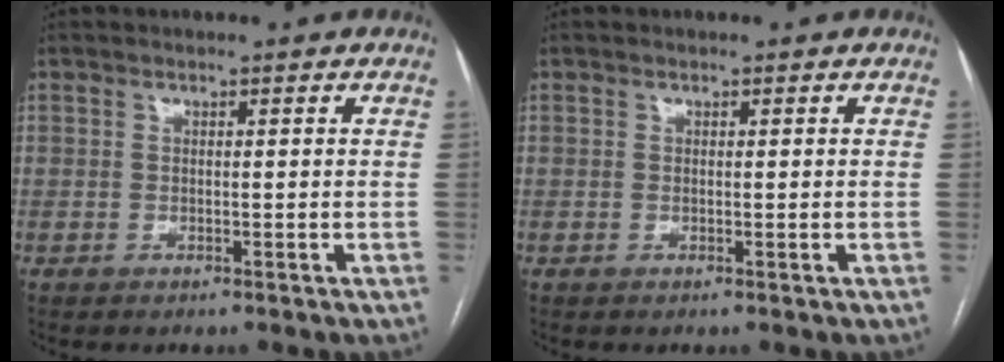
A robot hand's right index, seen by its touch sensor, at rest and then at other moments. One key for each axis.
{"total": 0.0}